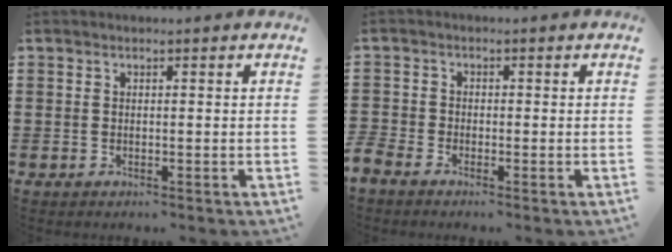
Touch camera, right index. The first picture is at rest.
{"total": 1.7, "force": [-1.6, 0.5, 0.1], "torque": [-0.015, -0.002, -0.036]}